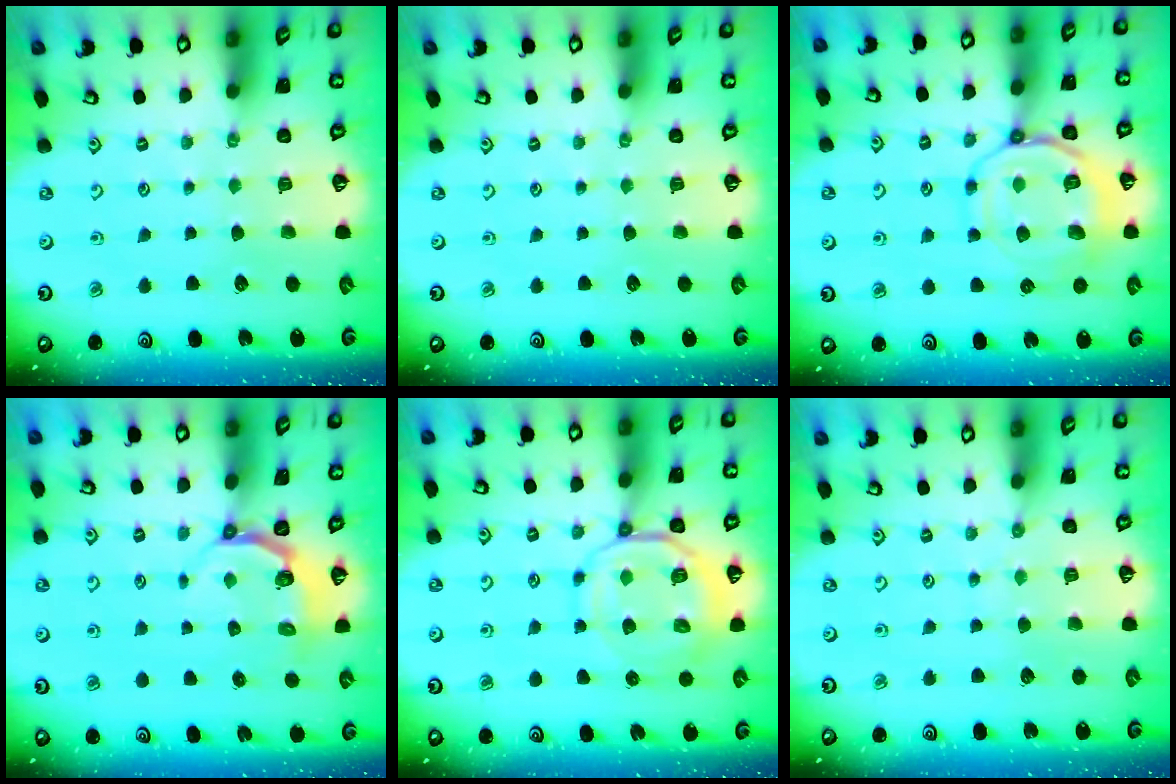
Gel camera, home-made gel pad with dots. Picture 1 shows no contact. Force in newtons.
{"total": 0.0}
{"total": 13.3, "press": 13.2, "slide": 1.3}
{"total": 4.4, "press": 3.5, "slide": 2.7}
{"total": 11.2, "press": 11.1, "slide": 1.5}
{"total": 5.1, "press": 5.1, "slide": 0.6}